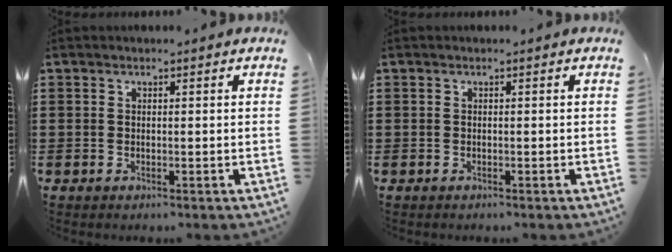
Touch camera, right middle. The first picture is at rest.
{"total": 0.0}